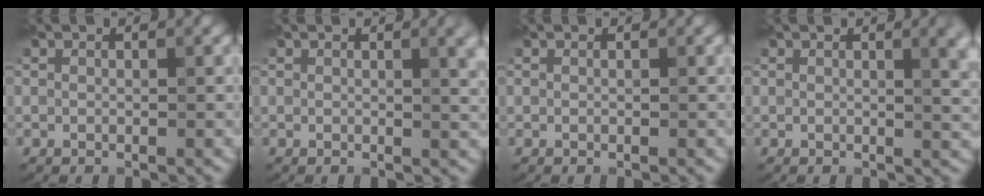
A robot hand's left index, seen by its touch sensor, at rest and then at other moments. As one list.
[{"total": 3.2, "force": [1.3, 1.0, 2.8], "torque": [-0.037, 0.003, 0.019]}, {"total": 0.0}, {"total": 4.2, "force": [1.3, 1.5, 3.6], "torque": [-0.038, 0.002, 0.023]}]